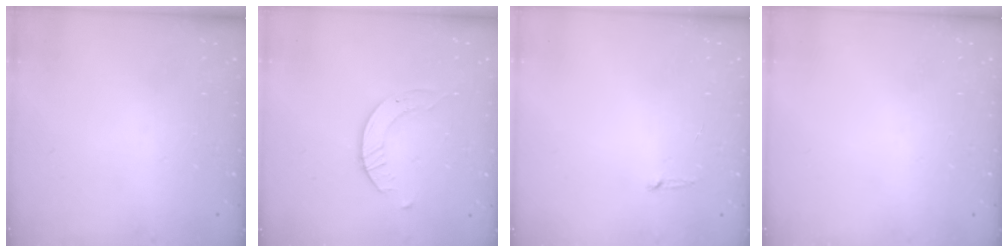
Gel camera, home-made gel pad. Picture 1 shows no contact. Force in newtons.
{"total": 2.7, "press": 2.7, "slide": 0.3}
{"total": 2.5, "press": 2.5, "slide": 0.2}
{"total": 0.0}